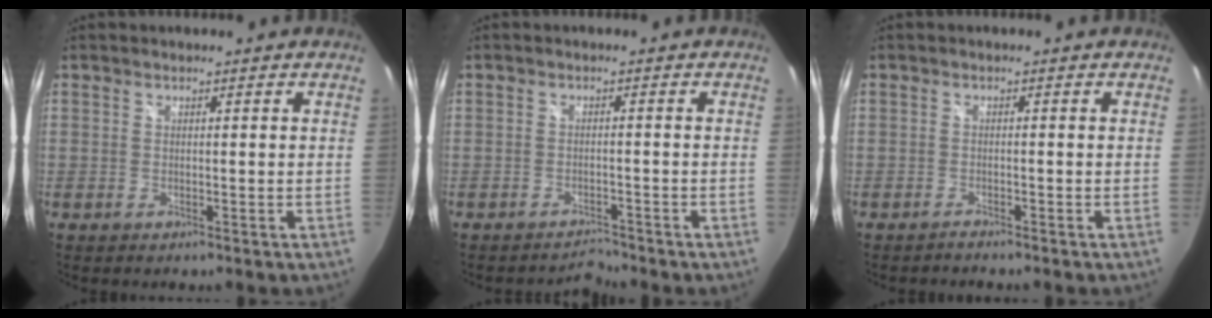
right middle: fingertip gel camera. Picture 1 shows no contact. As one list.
[{"total": 2.3, "force": [-2.3, 0.2, -0.2], "torque": [0.002, 0.000, -0.040]}, {"total": 0.9, "force": [-0.9, -0.1, 0.1], "torque": [-0.002, -0.003, -0.016]}]